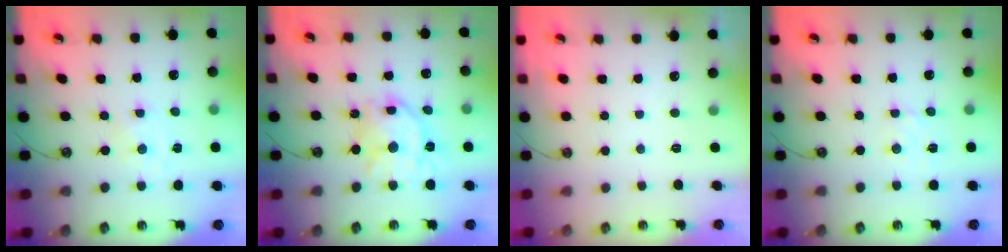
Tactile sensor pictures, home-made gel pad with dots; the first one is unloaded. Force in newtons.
{"total": 16.9, "press": 16.8, "slide": 1.6}
{"total": 0.0}
{"total": 3.1, "press": 3.1, "slide": 0.4}